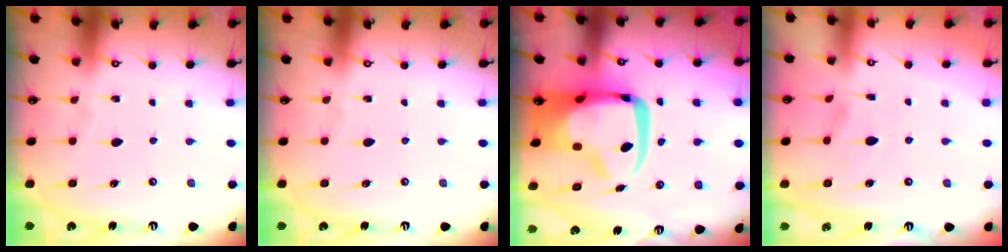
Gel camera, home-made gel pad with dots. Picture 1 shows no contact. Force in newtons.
{"total": 0.0}
{"total": 16.9, "press": 16.7, "slide": 2.7}
{"total": 2.4, "press": 2.1, "slide": 1.3}